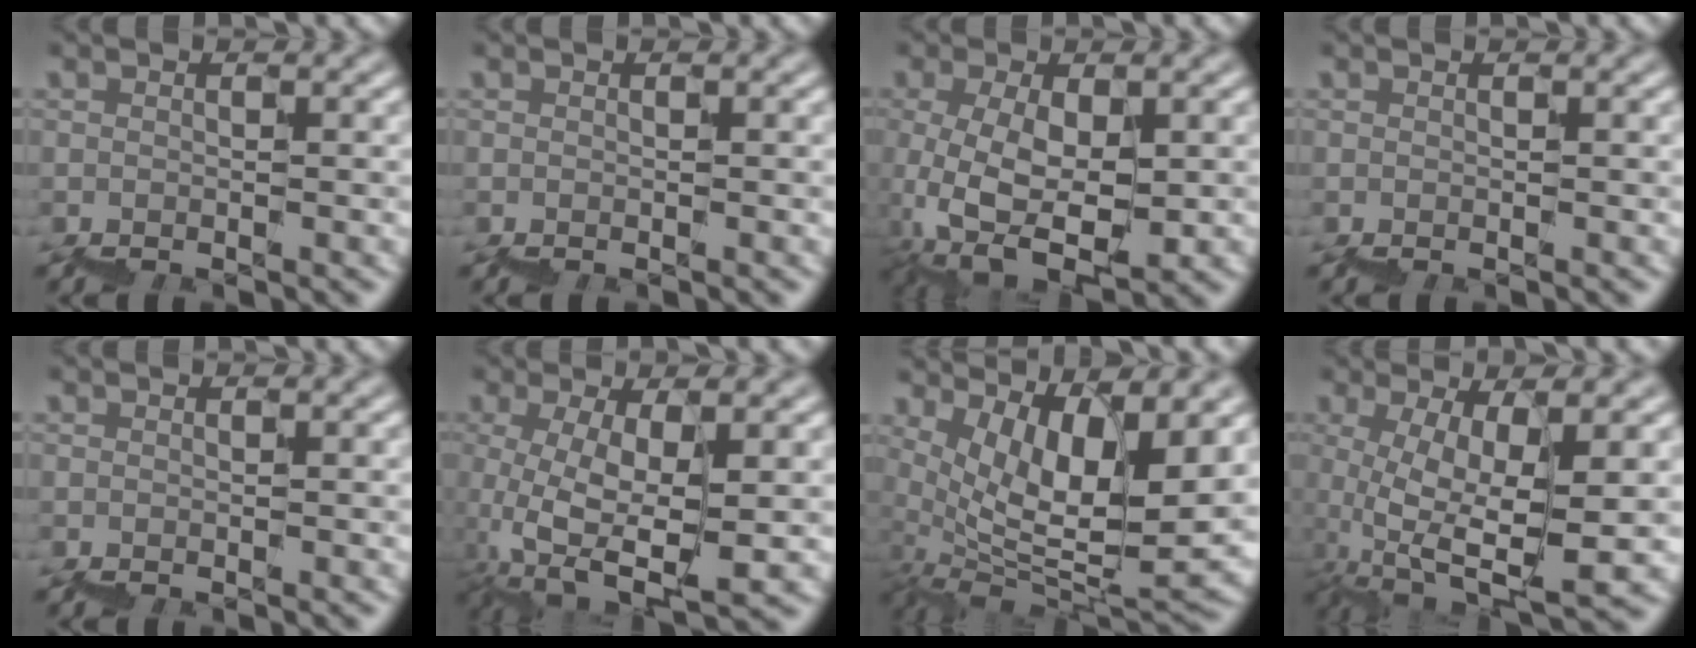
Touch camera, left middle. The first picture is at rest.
{"total": 0.0}
{"total": 6.3, "force": [0.9, 3.4, 5.2], "torque": [-0.112, -0.010, 0.026]}
{"total": 0.0}
{"total": 0.0}
{"total": 5.8, "force": [1.7, 1.9, 5.2], "torque": [-0.100, -0.003, 0.039]}
{"total": 9.3, "force": [4.6, 2.7, 7.5], "torque": [-0.126, -0.013, 0.097]}
{"total": 7.2, "force": [3.2, 1.9, 6.1], "torque": [-0.118, -0.007, 0.071]}